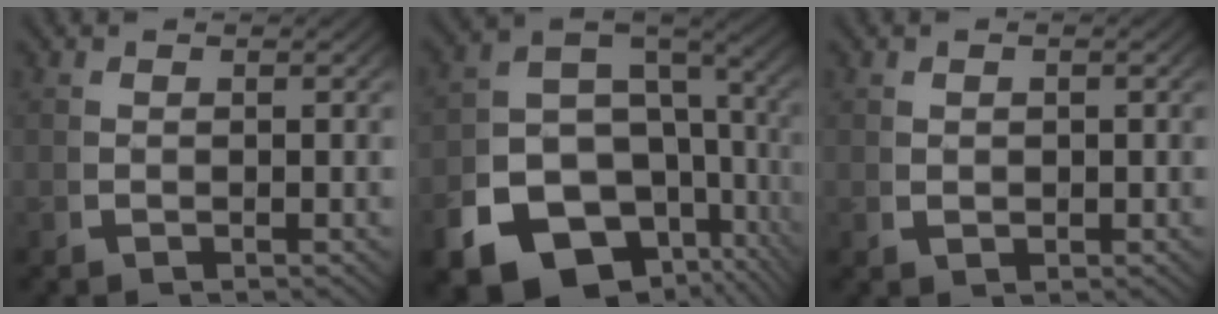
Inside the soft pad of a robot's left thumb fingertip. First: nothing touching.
{"total": 16.0, "force": [-5.7, 11.6, 9.5], "torque": [-0.179, -0.051, -0.087]}
{"total": 1.2, "force": [0.3, 0.9, 0.7], "torque": [-0.014, -0.004, 0.009]}